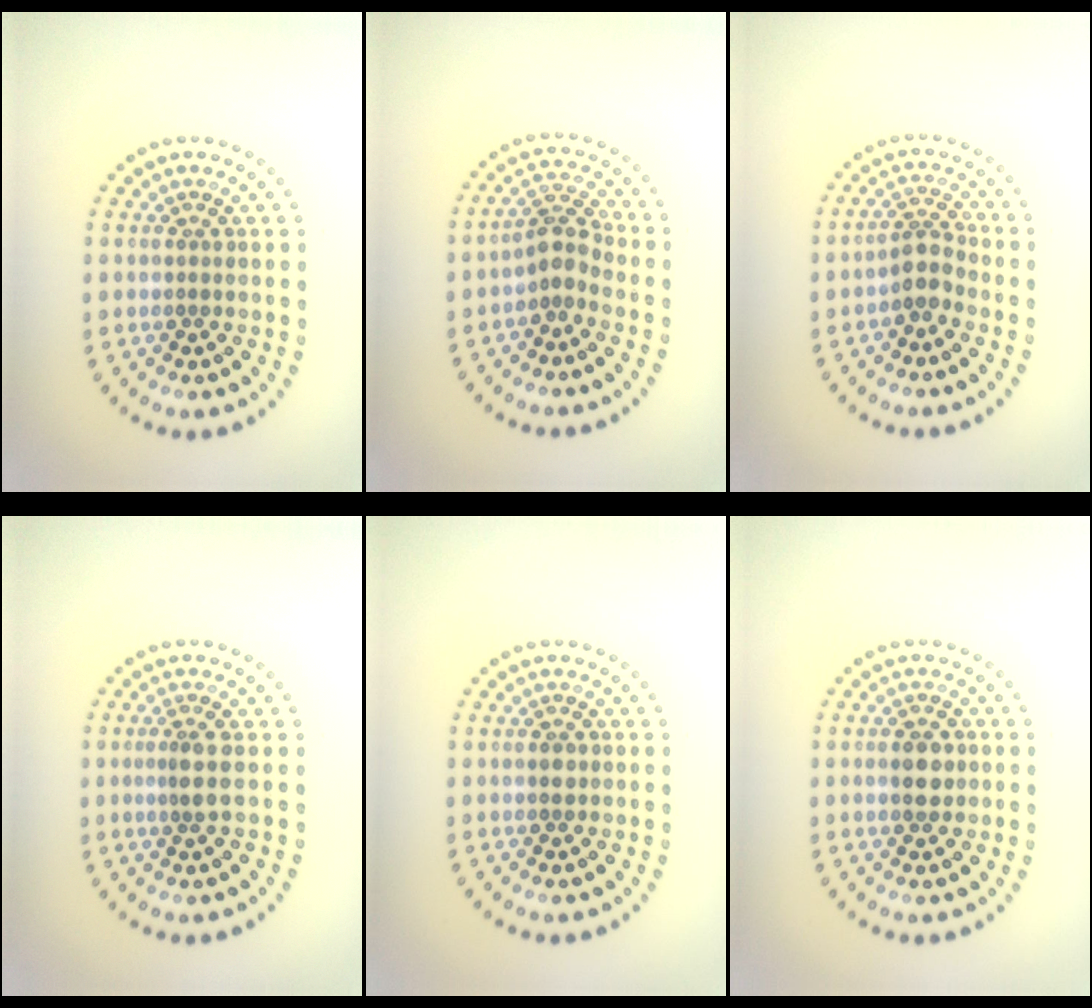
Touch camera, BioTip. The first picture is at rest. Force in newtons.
{"total": 2.7, "press": 2.0, "slide": 1.8}
{"total": 2.5, "press": 1.9, "slide": 1.6}
{"total": 1.8, "press": 1.5, "slide": 1.1}
{"total": 1.1, "press": 1.1, "slide": 0.0}
{"total": 2.9, "press": 2.9, "slide": 0.1}